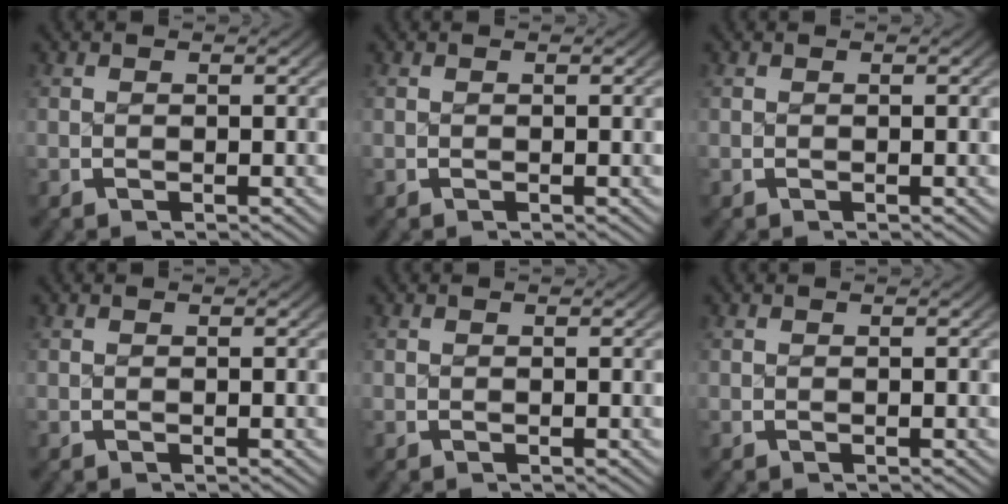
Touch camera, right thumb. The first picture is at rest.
{"total": 0.0}
{"total": 0.0}
{"total": 0.0}
{"total": 0.0}
{"total": 0.0}